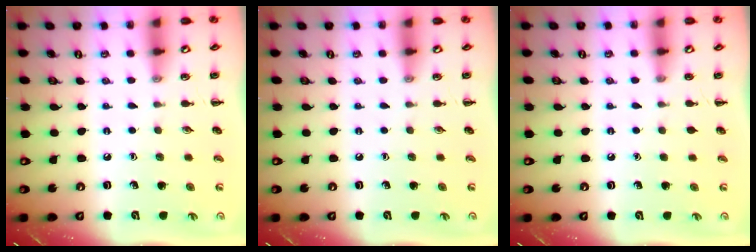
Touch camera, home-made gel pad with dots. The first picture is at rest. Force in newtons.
{"total": 0.0}
{"total": 0.0}